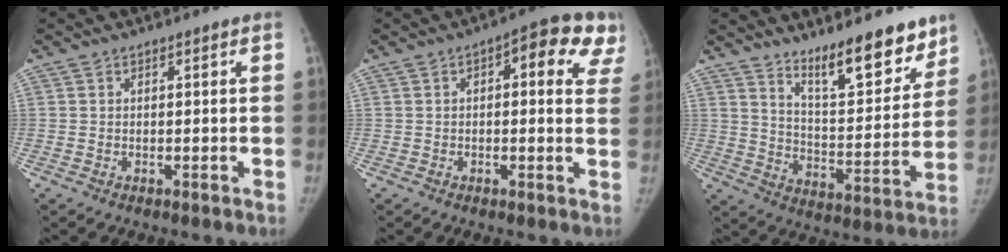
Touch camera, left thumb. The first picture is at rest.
{"total": 11.4, "force": [4.6, 4.7, 9.4], "torque": [-0.071, 0.006, 0.042]}
{"total": 15.6, "force": [11.8, 4.6, 9.0], "torque": [-0.084, -0.091, 0.190]}